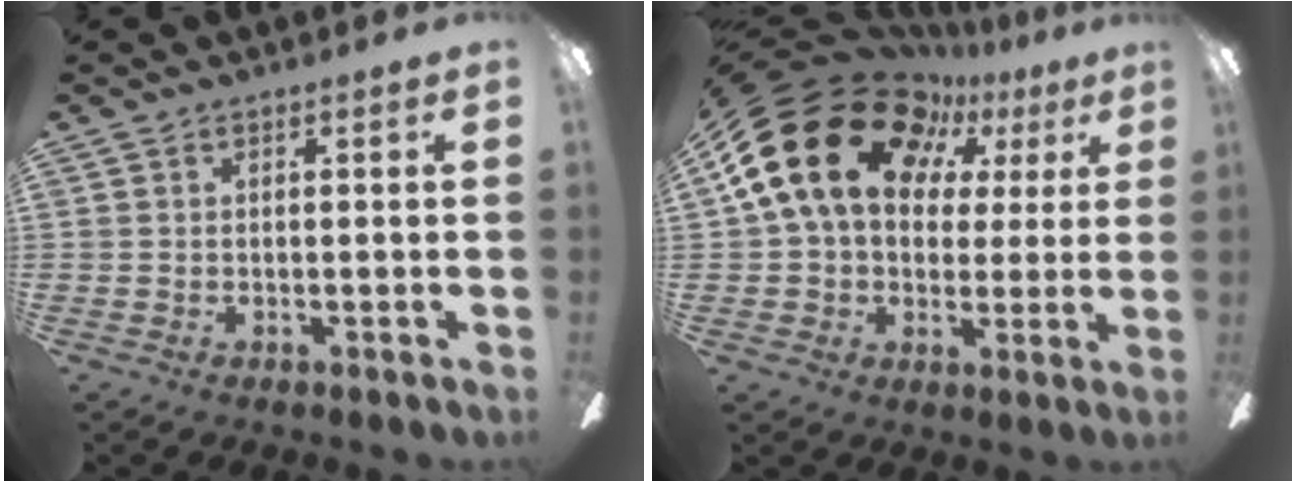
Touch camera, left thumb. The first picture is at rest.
{"total": 22.1, "force": [9.4, 15.2, 12.9], "torque": [-0.254, -0.038, 0.166]}